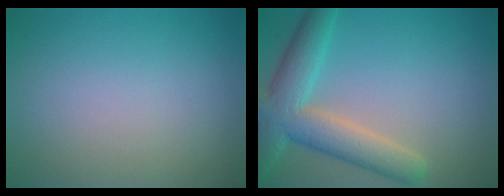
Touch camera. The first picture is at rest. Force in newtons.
{"total": 6.6, "press": 6.6, "slide": 0.5}